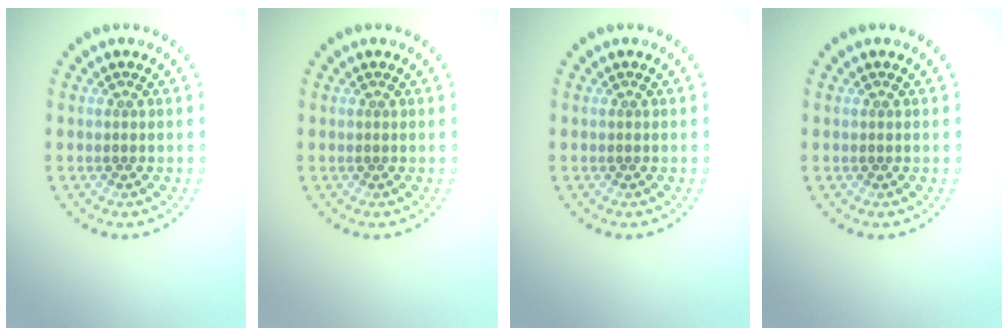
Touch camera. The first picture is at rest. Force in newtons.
{"total": 0.0}
{"total": 0.0}
{"total": 0.0}